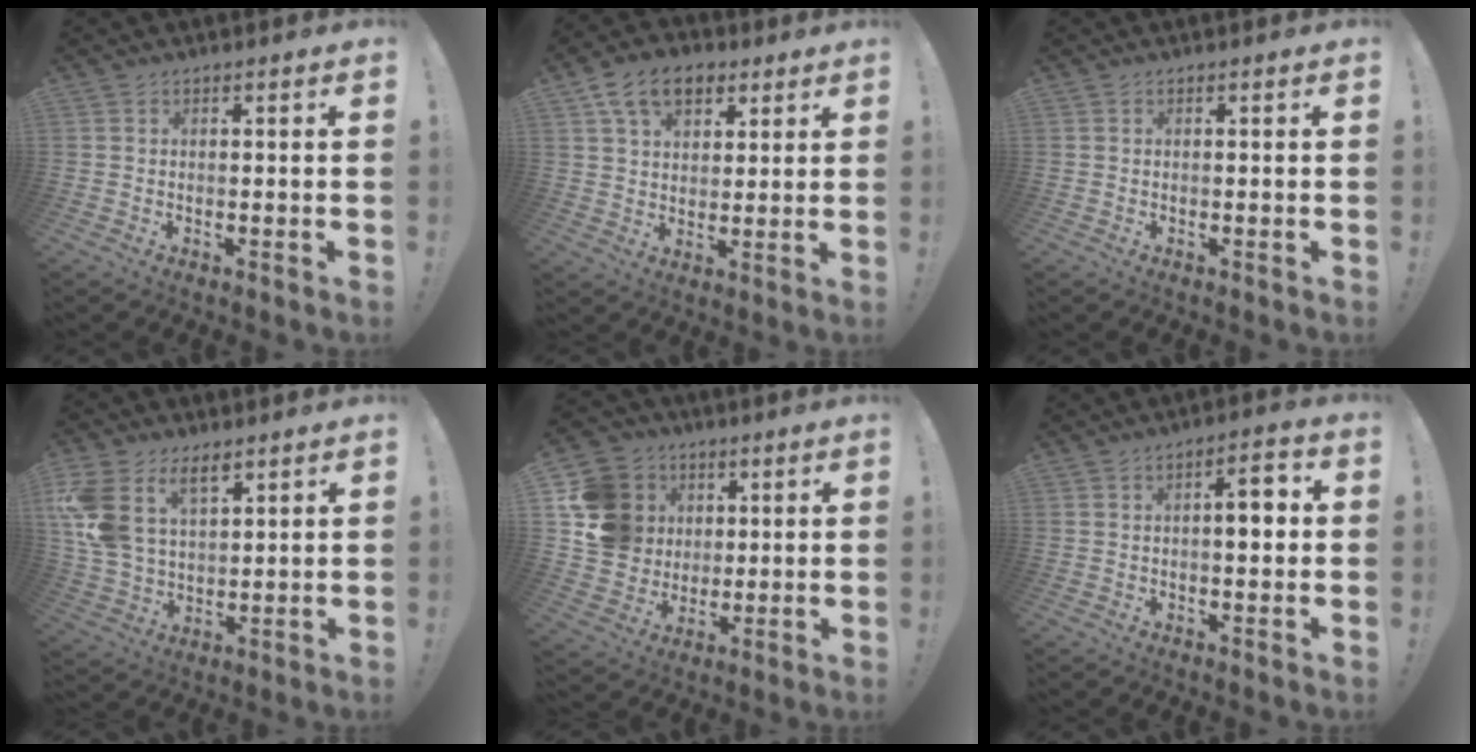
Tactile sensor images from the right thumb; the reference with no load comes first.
{"total": 11.7, "force": [6.5, 7.6, 6.0], "torque": [-0.099, -0.020, 0.124]}
{"total": 0.0}
{"total": 14.5, "force": [7.8, 9.3, 7.9], "torque": [-0.174, -0.033, 0.149]}
{"total": 16.5, "force": [3.4, 14.9, 6.2], "torque": [-0.101, -0.001, 0.090]}
{"total": 6.3, "force": [0.3, 2.4, 5.8], "torque": [-0.076, 0.005, -0.004]}